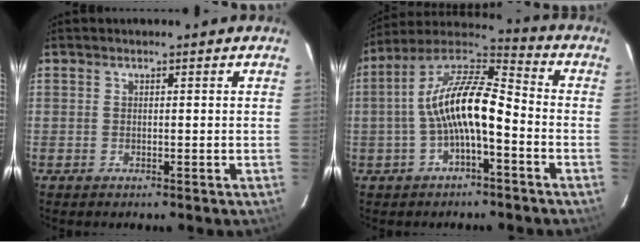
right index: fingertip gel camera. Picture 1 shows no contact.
{"total": 13.3, "force": [-2.9, 4.3, 12.3], "torque": [-0.238, 0.020, -0.056]}